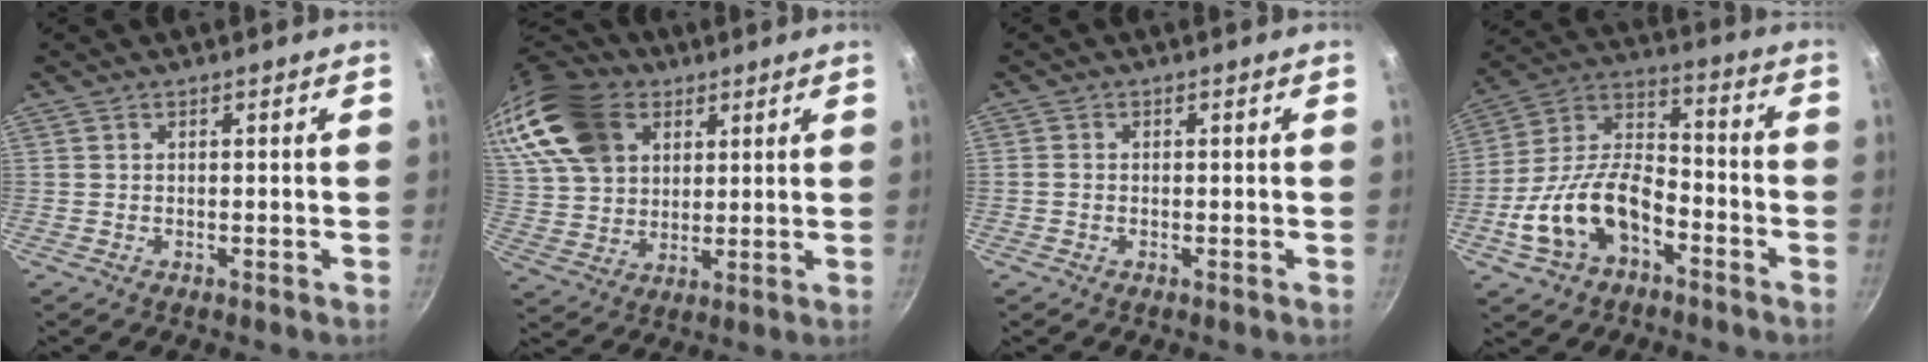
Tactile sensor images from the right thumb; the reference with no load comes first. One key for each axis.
{"total": 21.3, "fx": 9.7, "fy": 15.0, "fz": 11.6, "tx": -0.228, "ty": 0.002, "tz": 0.186}
{"total": 0.8, "fx": -0.3, "fy": 0.7, "fz": 0.3, "tx": -0.007, "ty": 0.004, "tz": -0.006}
{"total": 17.2, "fx": -7.0, "fy": 10.0, "fz": 12.1, "tx": -0.209, "ty": 0.059, "tz": -0.141}